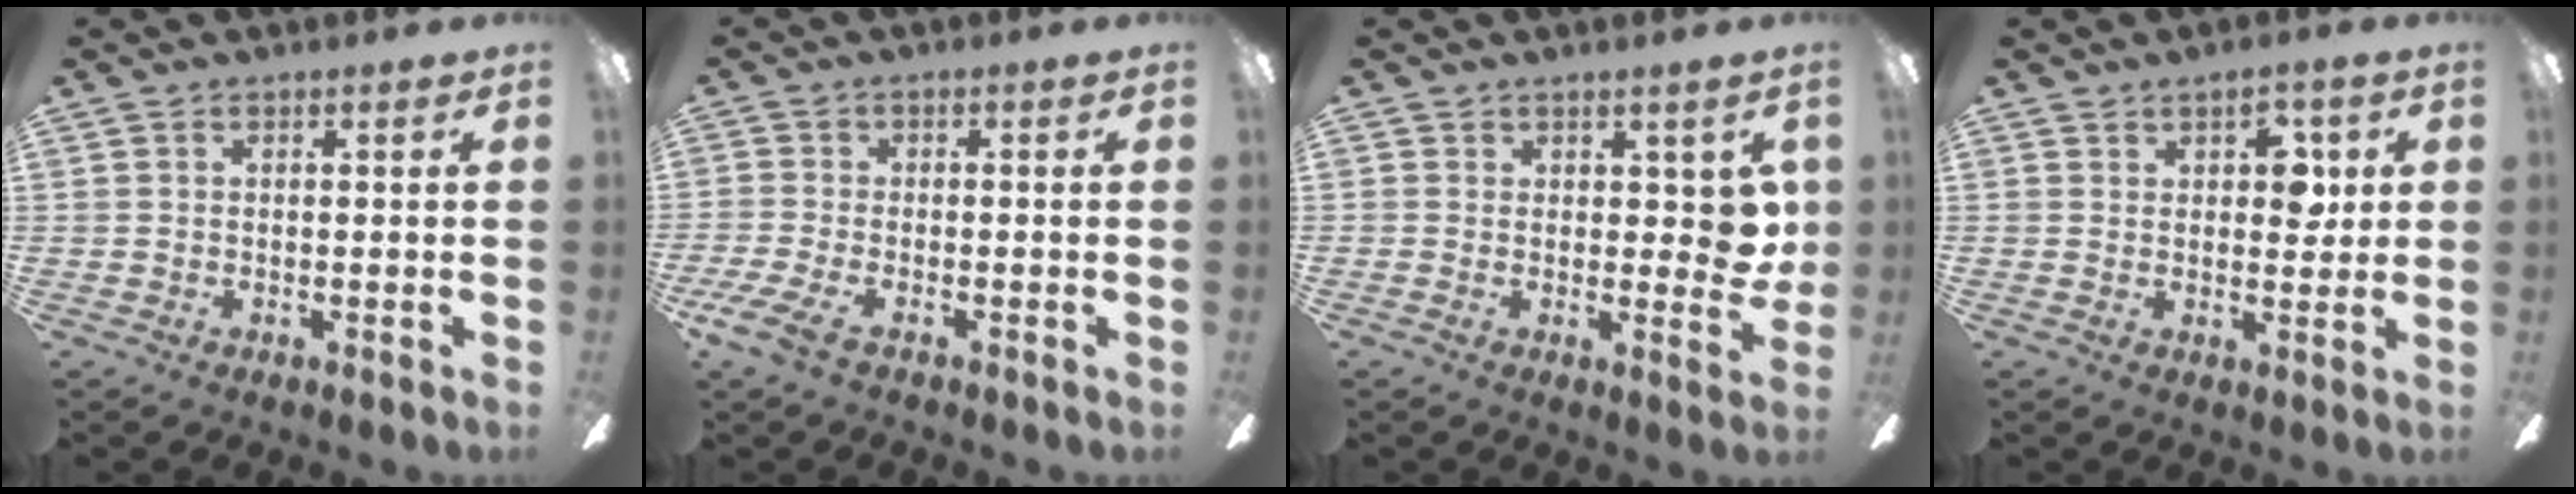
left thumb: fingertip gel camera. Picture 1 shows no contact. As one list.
[{"total": 5.6, "force": [-2.8, 1.5, 4.6], "torque": [-0.104, -0.005, -0.053]}, {"total": 5.8, "force": [2.0, 3.4, 4.2], "torque": [-0.036, -0.009, 0.035]}, {"total": 6.3, "force": [2.7, 3.4, 4.6], "torque": [-0.044, -0.010, 0.039]}]